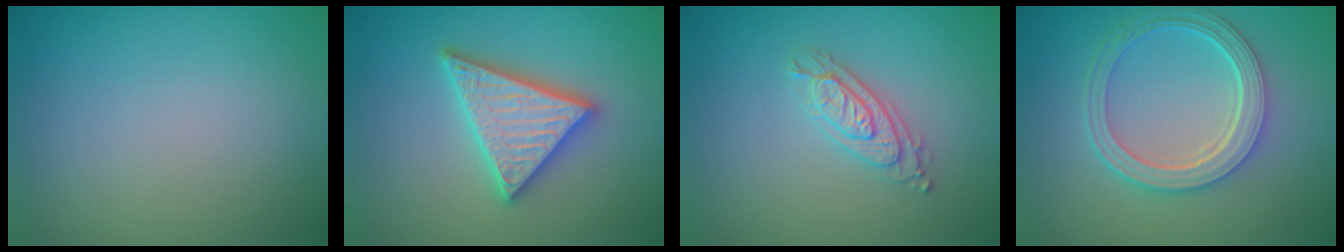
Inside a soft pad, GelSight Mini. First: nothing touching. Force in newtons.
{"total": 4.9, "press": 4.8, "slide": 0.6}
{"total": 2.6, "press": 2.3, "slide": 1.3}
{"total": 5.0, "press": 3.9, "slide": 3.1}